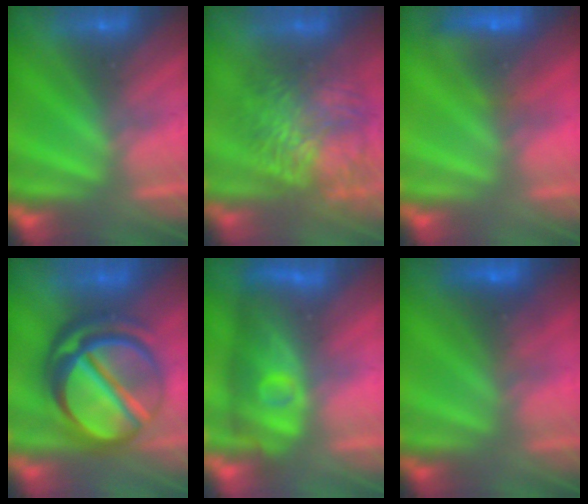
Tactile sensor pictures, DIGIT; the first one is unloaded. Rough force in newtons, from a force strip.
{"total": 9.7}
{"total": 6.8}
{"total": 8.8}
{"total": 4.4}
{"total": 6.9}